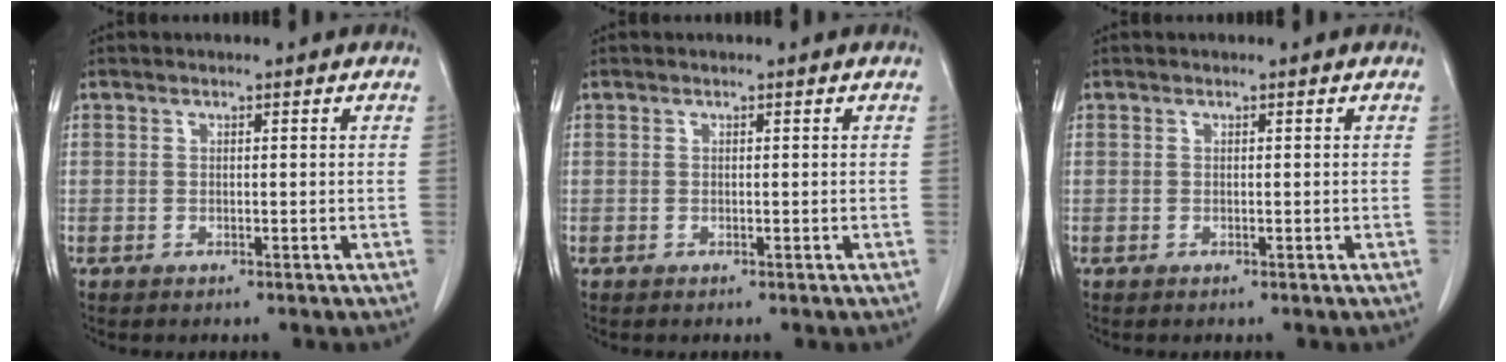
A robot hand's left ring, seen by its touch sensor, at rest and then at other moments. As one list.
[{"total": 0.0}, {"total": 0.0}]